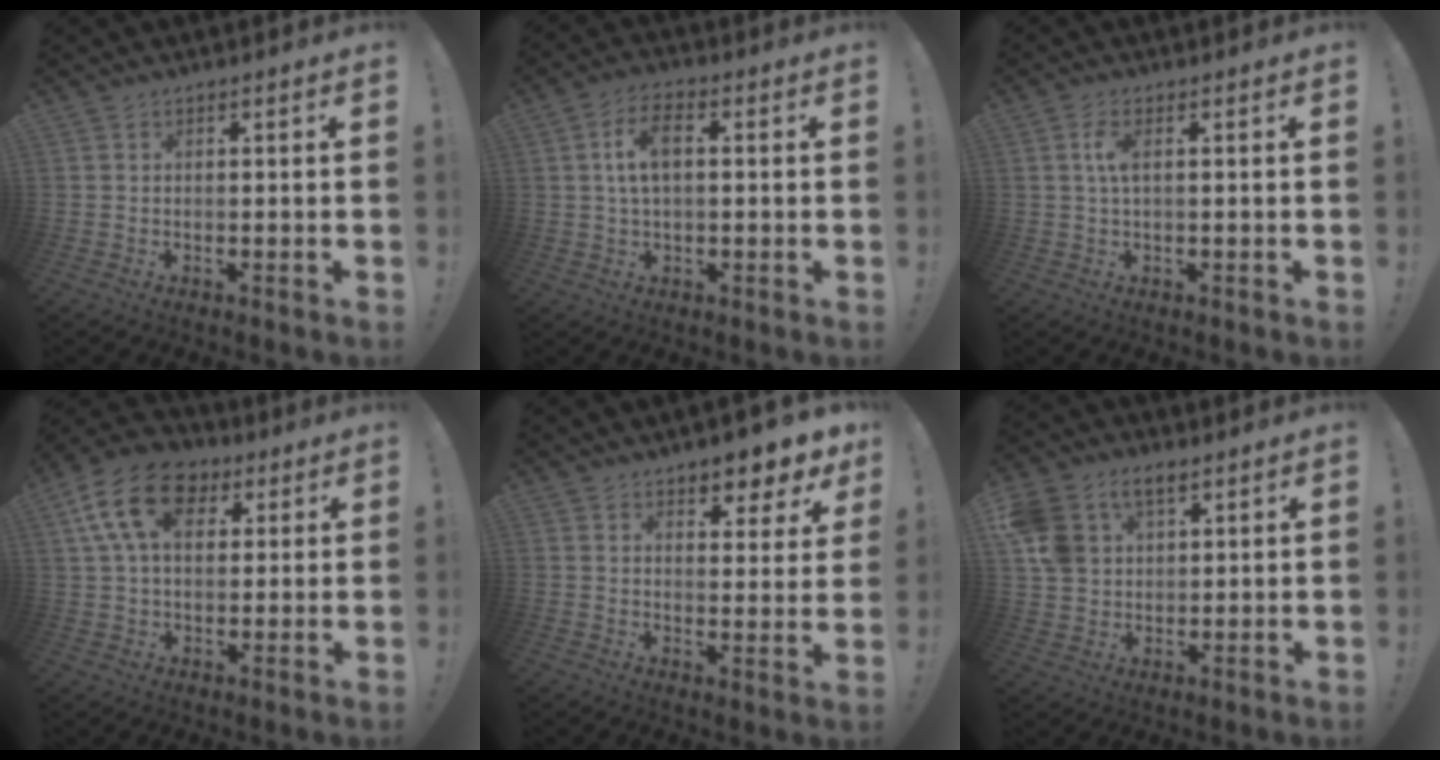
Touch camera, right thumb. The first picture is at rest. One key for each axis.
{"total": 8.2, "fx": 1.3, "fy": 4.4, "fz": 6.8, "tx": -0.122, "ty": 0.010, "tz": 0.026}
{"total": 4.0, "fx": 0.6, "fy": 1.3, "fz": 3.8, "tx": -0.073, "ty": -0.002, "tz": 0.007}
{"total": 16.9, "fx": 6.2, "fy": 11.3, "fz": 10.9, "tx": -0.190, "ty": -0.007, "tz": 0.117}
{"total": 6.8, "fx": 5.8, "fy": 2.7, "fz": 2.2, "tx": -0.017, "ty": -0.055, "tz": 0.102}
{"total": 11.0, "fx": 5.7, "fy": 7.7, "fz": 5.5, "tx": -0.107, "ty": -0.019, "tz": 0.116}